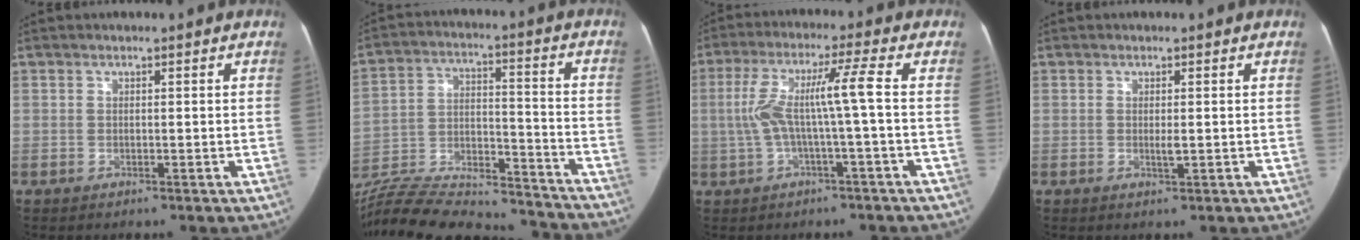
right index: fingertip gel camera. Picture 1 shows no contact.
{"total": 28.9, "force": [-26.4, 5.5, 10.4], "torque": [-0.192, -0.015, -0.395]}
{"total": 8.2, "force": [-0.5, -0.8, 8.1], "torque": [-0.169, 0.029, -0.006]}
{"total": 1.1, "force": [-0.1, 0.1, 1.1], "torque": [-0.016, -0.004, -0.004]}